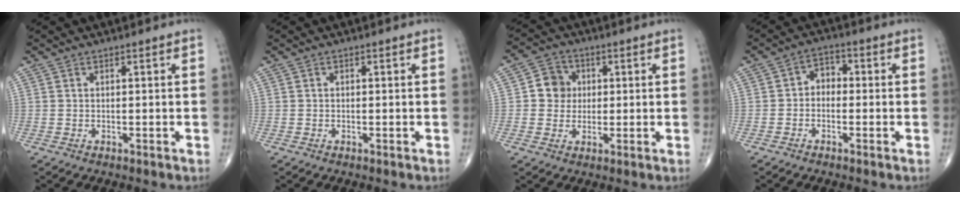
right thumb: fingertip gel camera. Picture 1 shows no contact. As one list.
[{"total": 0.0}, {"total": 5.8, "force": [0.6, 5.4, 2.1], "torque": [-0.004, 0.006, 0.003]}, {"total": 3.9, "force": [-0.6, 3.0, 2.4], "torque": [-0.013, 0.020, -0.027]}]